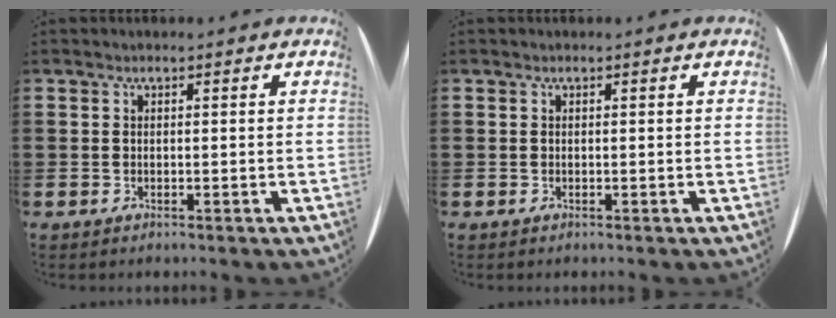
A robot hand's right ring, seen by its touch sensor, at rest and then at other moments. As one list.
[{"total": 0.0}]